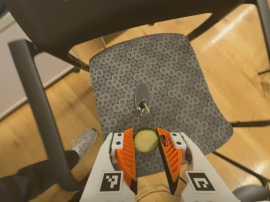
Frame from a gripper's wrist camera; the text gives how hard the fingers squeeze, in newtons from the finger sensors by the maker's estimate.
{"total": 9.0, "left": 9.1, "right": 8.9}